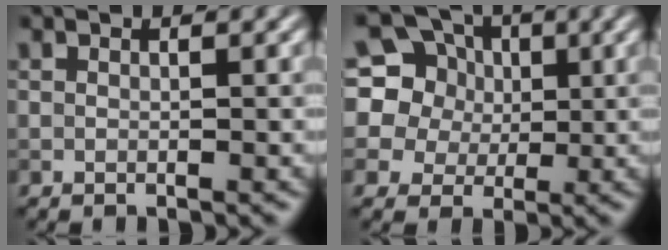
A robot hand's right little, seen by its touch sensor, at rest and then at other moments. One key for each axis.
{"total": 12.2, "fx": 5.0, "fy": 9.8, "fz": 5.2, "tx": -0.137, "ty": 0.052, "tz": 0.073}